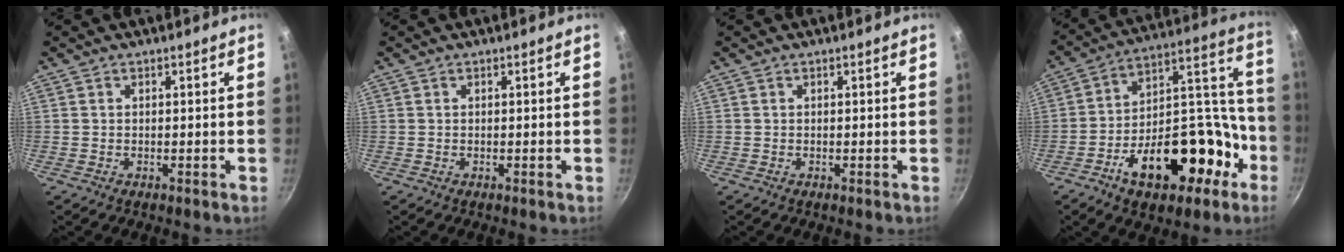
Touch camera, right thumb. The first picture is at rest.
{"total": 0.0}
{"total": 0.0}
{"total": 24.4, "force": [-10.9, 13.5, 17.1], "torque": [-0.212, 0.094, -0.162]}